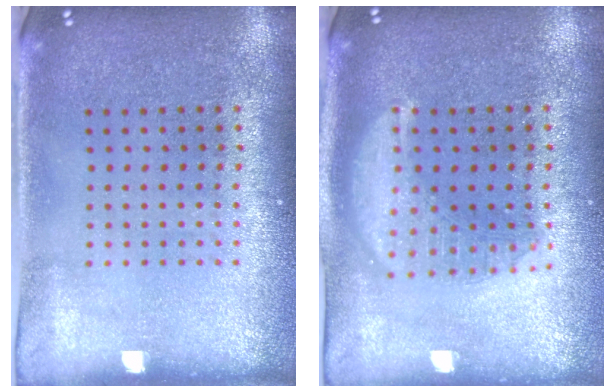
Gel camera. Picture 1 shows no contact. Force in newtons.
{"total": 3.1, "press": 3.1, "slide": 0.3}